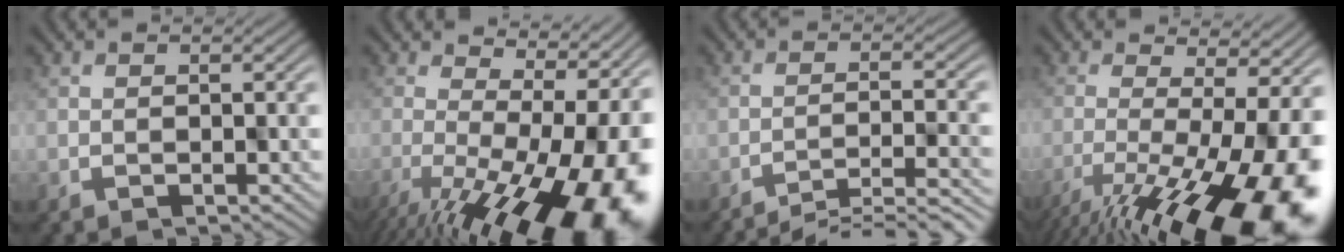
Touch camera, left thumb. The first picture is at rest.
{"total": 16.5, "force": [-5.4, 6.1, 14.4], "torque": [-0.223, -0.035, -0.059]}
{"total": 7.4, "force": [-5.8, 1.2, 4.4], "torque": [-0.074, 0.007, -0.081]}
{"total": 16.1, "force": [-8.2, 4.7, 13.0], "torque": [-0.215, -0.049, -0.112]}